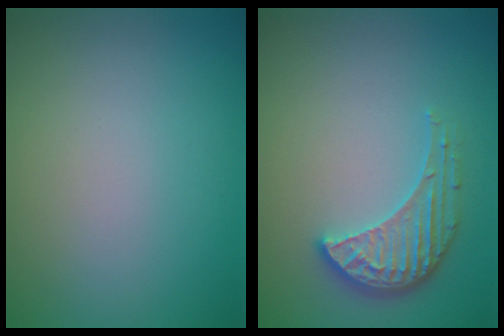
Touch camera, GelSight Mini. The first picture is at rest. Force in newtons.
{"total": 3.4, "press": 3.2, "slide": 1.3}